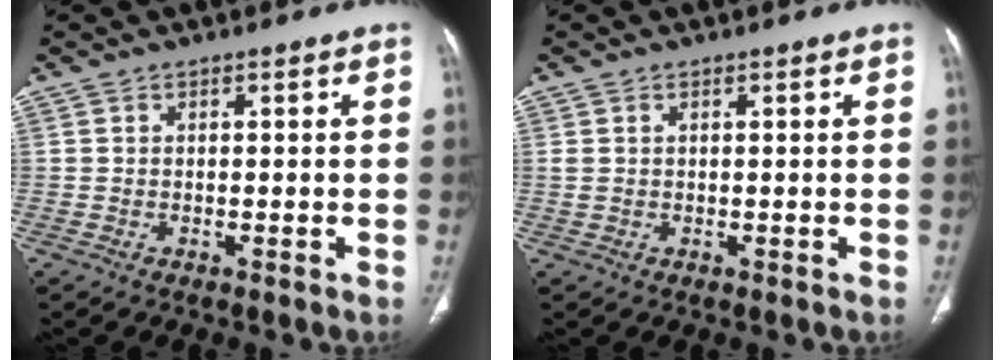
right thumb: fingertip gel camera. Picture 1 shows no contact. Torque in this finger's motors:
{"motor_torque": [0.06, -0.18, -0.26, 0.17, -0.01]}